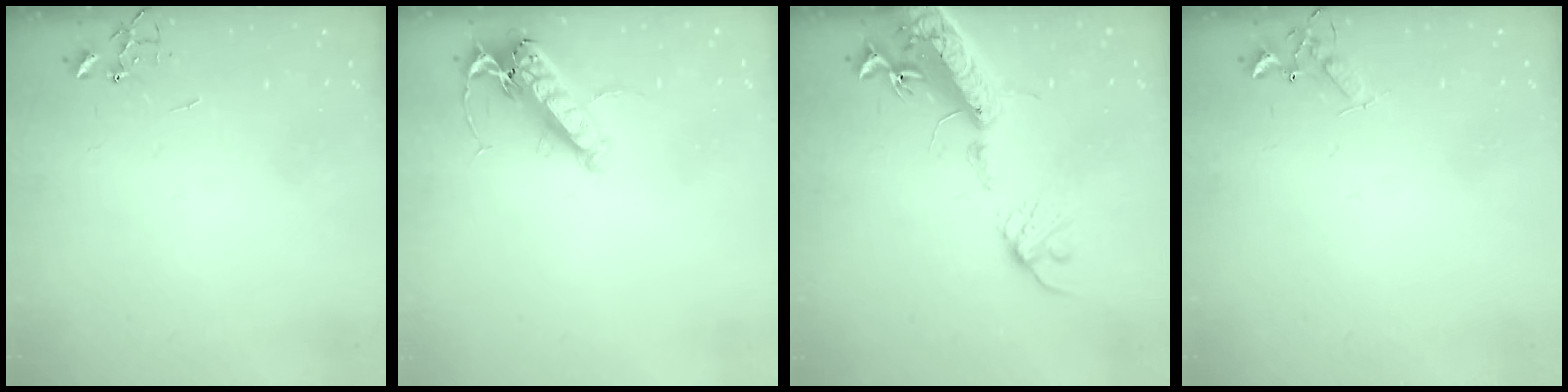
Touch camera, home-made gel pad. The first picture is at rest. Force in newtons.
{"total": 14.2, "press": 14.0, "slide": 2.5}
{"total": 17.9, "press": 17.4, "slide": 4.2}
{"total": 4.6, "press": 4.6, "slide": 0.6}